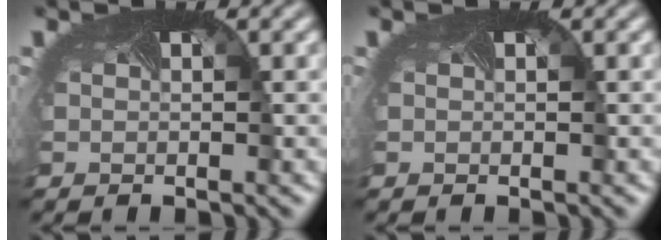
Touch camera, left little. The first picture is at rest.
{"total": 0.0}